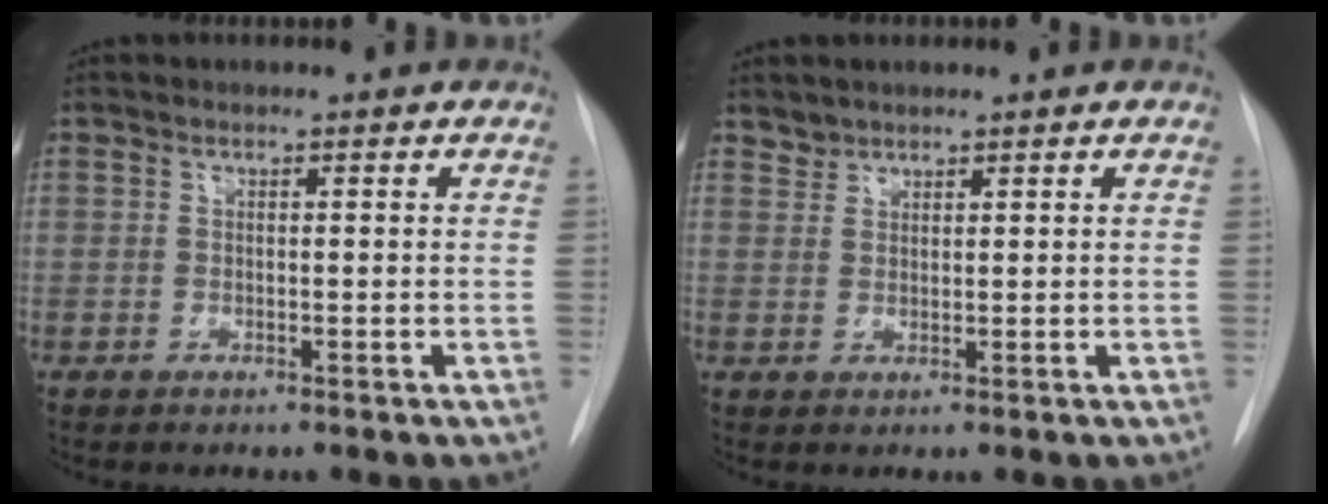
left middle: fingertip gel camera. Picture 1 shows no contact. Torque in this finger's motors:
{"motor_torque": [-0.14, -0.12, -0.09, -0.02]}